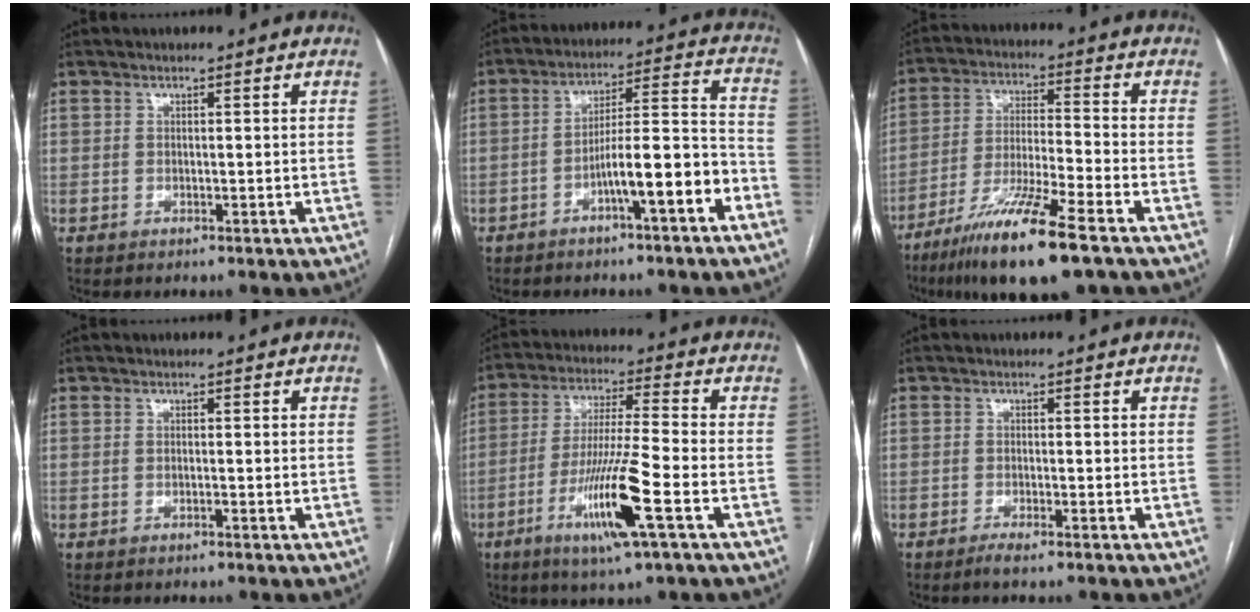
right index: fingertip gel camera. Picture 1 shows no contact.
{"total": 10.3, "force": [-5.2, 0.9, 8.8], "torque": [-0.137, 0.030, -0.077]}
{"total": 14.2, "force": [-9.0, 0.5, 11.0], "torque": [-0.217, -0.035, -0.163]}
{"total": 0.0}
{"total": 12.8, "force": [-5.1, -0.3, 11.7], "torque": [-0.229, -0.020, -0.097]}
{"total": 1.8, "force": [-1.3, -0.1, 1.2], "torque": [-0.024, -0.003, -0.026]}